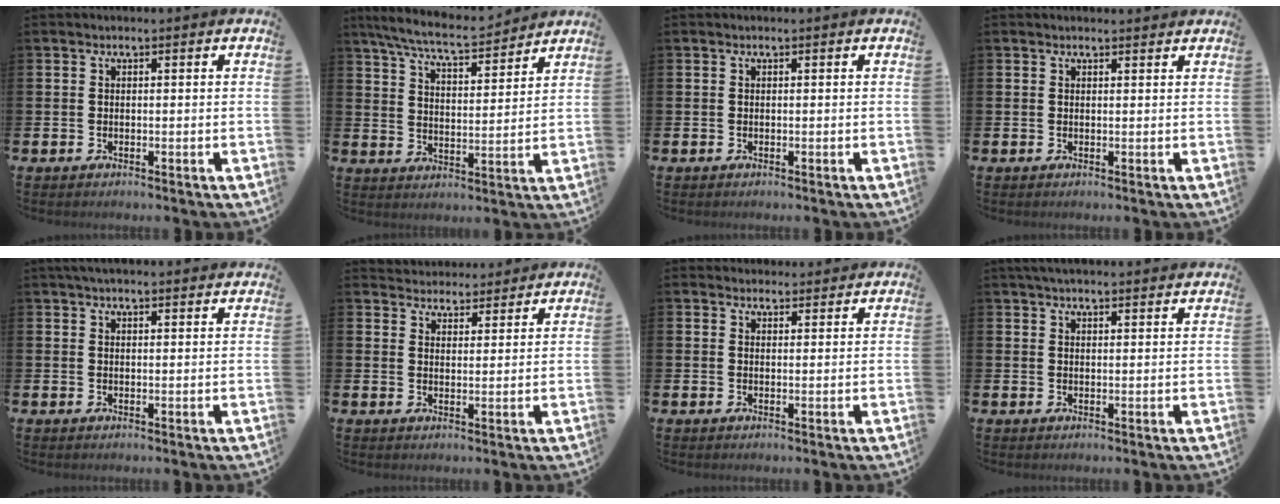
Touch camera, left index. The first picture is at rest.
{"total": 7.6, "force": [7.1, 0.7, 2.6], "torque": [-0.074, -0.039, 0.125]}
{"total": 0.0}
{"total": 0.8, "force": [0.8, 0.1, 0.2], "torque": [0.010, -0.004, 0.011]}
{"total": 2.4, "force": [2.3, 0.1, 0.7], "torque": [-0.016, -0.004, 0.041]}
{"total": 3.7, "force": [3.6, 0.8, -0.6], "torque": [0.000, -0.022, 0.065]}
{"total": 2.3, "force": [2.2, 0.6, -0.2], "torque": [0.009, -0.010, 0.039]}
{"total": 3.0, "force": [2.9, 0.2, 0.7], "torque": [-0.018, -0.006, 0.053]}